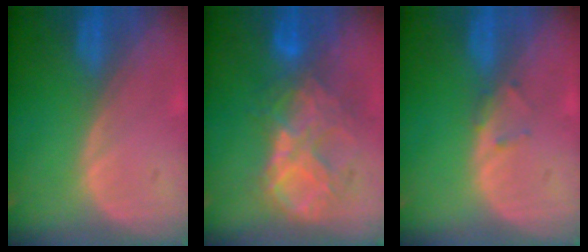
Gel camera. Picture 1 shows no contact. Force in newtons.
{"total": 9.2, "press": 7.8, "slide": 4.9}
{"total": 1.1, "press": 1.0, "slide": 0.2}